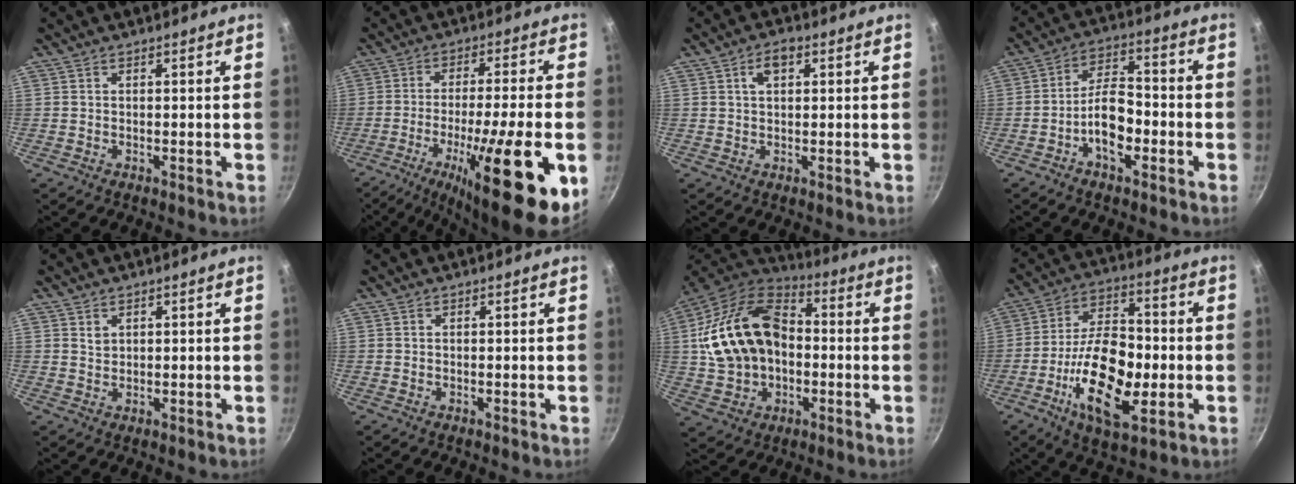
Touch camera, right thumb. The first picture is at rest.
{"total": 22.1, "force": [-7.6, 3.8, 20.3], "torque": [-0.302, 0.015, -0.116]}
{"total": 4.2, "force": [1.6, 2.4, 3.1], "torque": [-0.043, 0.002, 0.025]}
{"total": 9.3, "force": [-3.2, 4.5, 7.4], "torque": [-0.116, 0.038, -0.061]}
{"total": 1.5, "force": [0.9, 1.0, 0.7], "torque": [-0.010, -0.001, 0.017]}
{"total": 0.0}
{"total": 22.1, "force": [0.3, 15.6, 15.6], "torque": [-0.276, 0.039, 0.005]}
{"total": 19.4, "force": [-4.4, 9.3, 16.4], "torque": [-0.274, 0.020, -0.080]}